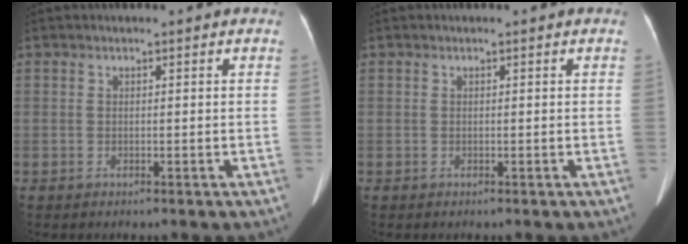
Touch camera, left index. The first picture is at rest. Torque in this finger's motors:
{"motor_torque": [0.08, 0.07, 0.00, 0.01]}